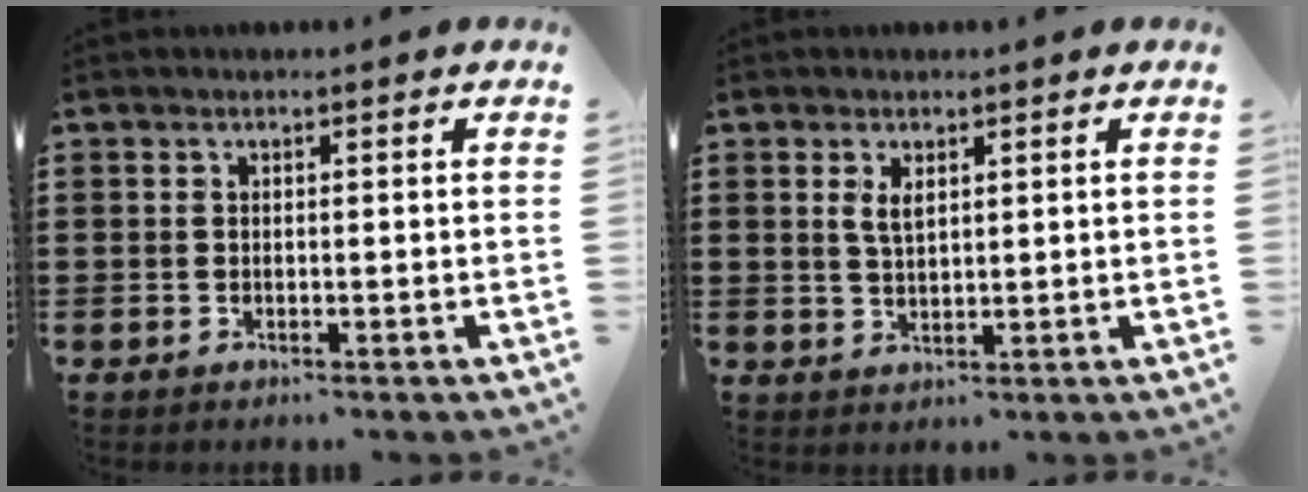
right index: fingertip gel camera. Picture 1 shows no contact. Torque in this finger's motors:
{"motor_torque": [0.03, 0.02, 0.10, 0.03]}